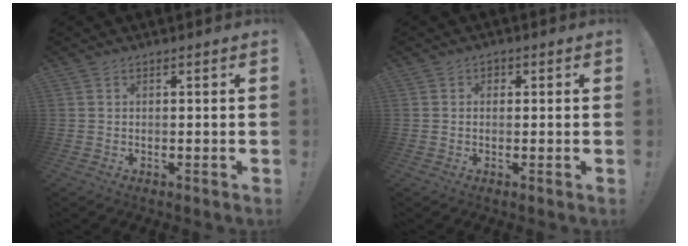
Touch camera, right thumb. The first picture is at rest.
{"total": 1.1, "force": [0.0, 1.0, 0.6], "torque": [-0.005, 0.002, -0.003]}